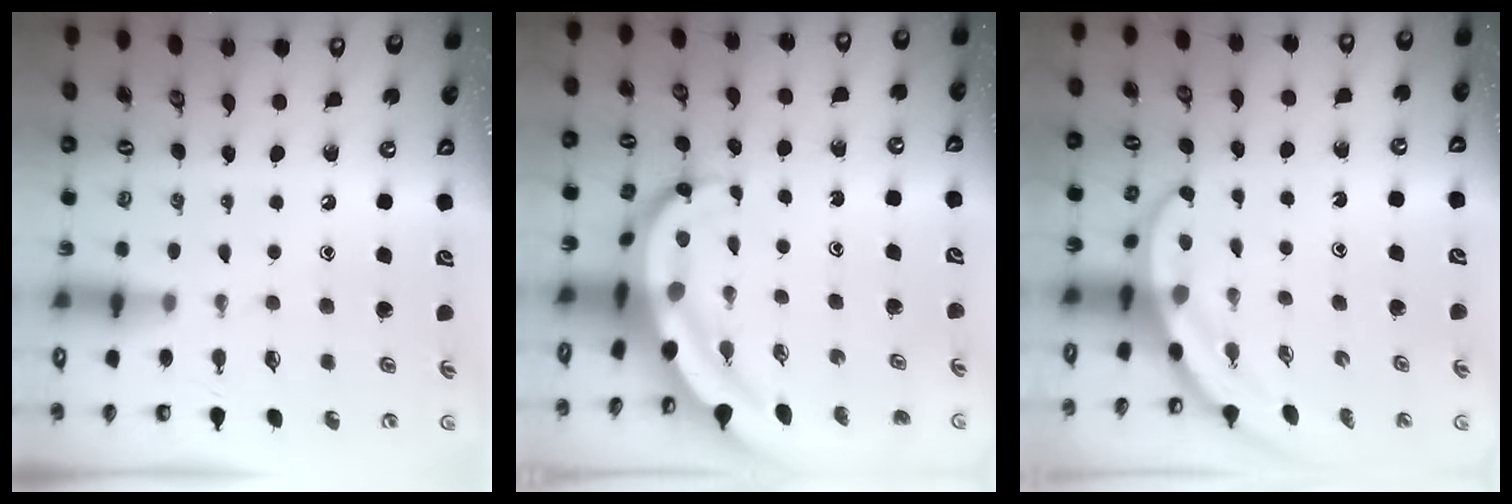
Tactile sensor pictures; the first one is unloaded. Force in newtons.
{"total": 10.0, "press": 9.8, "slide": 2.1}
{"total": 3.1, "press": 3.1, "slide": 0.1}